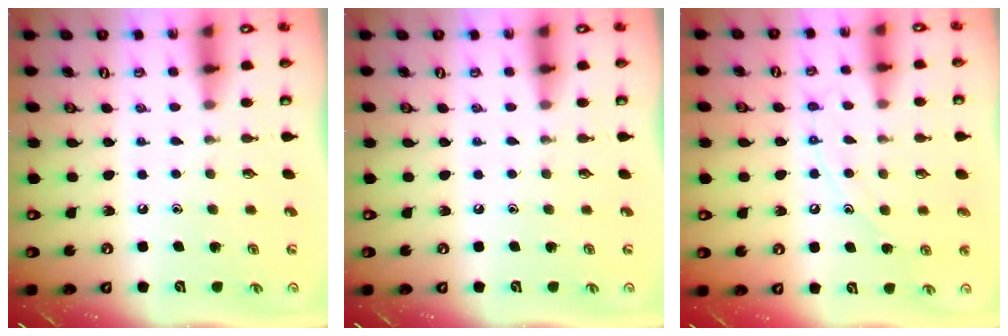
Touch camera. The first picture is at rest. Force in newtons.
{"total": 0.0}
{"total": 9.0, "press": 9.0, "slide": 0.8}